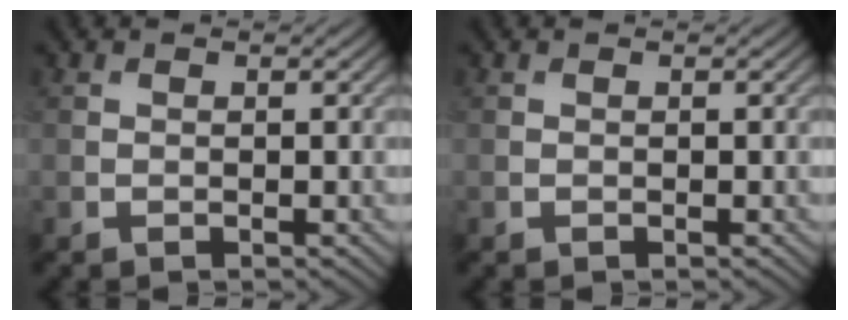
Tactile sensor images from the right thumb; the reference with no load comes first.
{"total": 0.0}